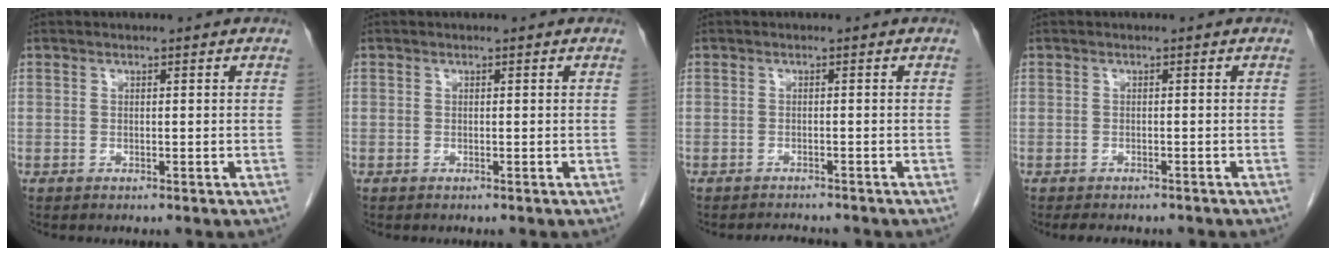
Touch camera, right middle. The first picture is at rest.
{"total": 0.0}
{"total": 2.3, "force": [-2.3, 0.4, 0.3], "torque": [-0.005, -0.007, -0.032]}
{"total": 5.0, "force": [-4.3, 1.9, 1.8], "torque": [-0.021, -0.003, -0.052]}